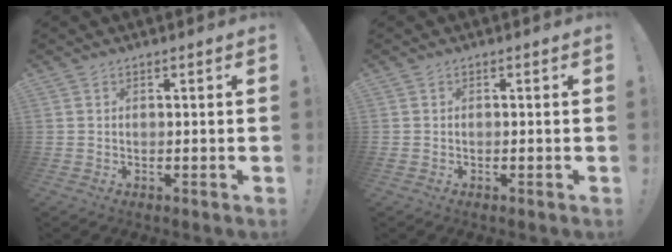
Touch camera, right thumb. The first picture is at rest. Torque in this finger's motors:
{"motor_torque": [0.26, 0.29, 0.14, -0.44, -0.04]}